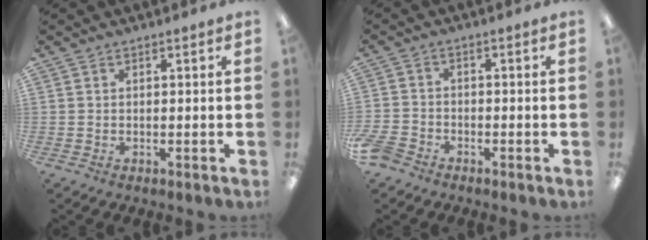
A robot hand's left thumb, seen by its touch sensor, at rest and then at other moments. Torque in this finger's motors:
{"motor_torque": [-0.39, 0.41, -0.12, 0.11, 0.00]}